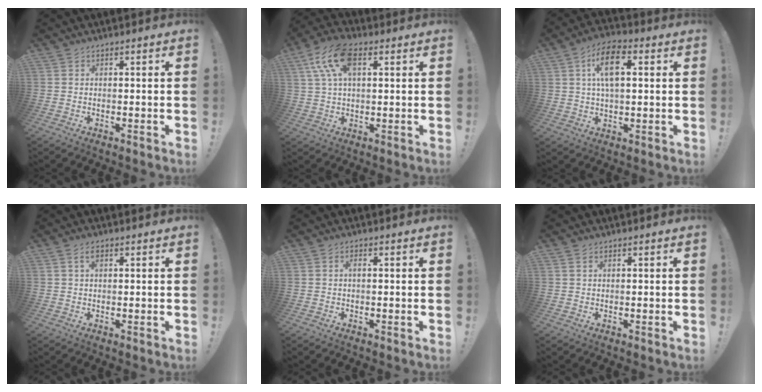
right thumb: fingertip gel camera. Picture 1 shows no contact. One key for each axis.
{"total": 12.8, "fx": 4.4, "fy": 6.8, "fz": 9.9, "tx": -0.182, "ty": 0.000, "tz": 0.083}
{"total": 11.0, "fx": 3.1, "fy": 6.0, "fz": 8.7, "tx": -0.134, "ty": 0.009, "tz": 0.057}
{"total": 2.6, "fx": 1.1, "fy": 1.3, "fz": 1.9, "tx": -0.024, "ty": -0.002, "tz": 0.017}
{"total": 1.0, "fx": -0.1, "fy": 0.1, "fz": 1.0, "tx": -0.023, "ty": 0.004, "tz": -0.003}
{"total": 0.7, "fx": 0.4, "fy": 0.3, "fz": 0.5, "tx": -0.015, "ty": 0.003, "tz": 0.009}